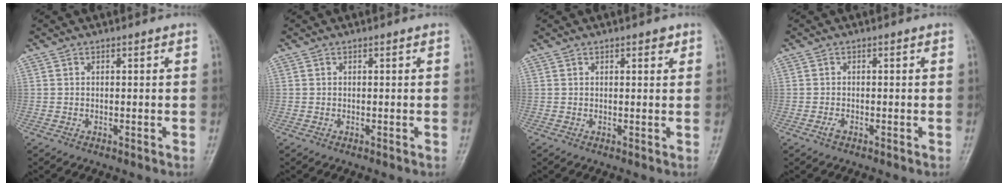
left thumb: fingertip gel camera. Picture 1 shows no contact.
{"total": 0.0}
{"total": 1.7, "force": [1.0, 0.7, 1.2], "torque": [-0.009, -0.003, 0.011]}
{"total": 1.1, "force": [-0.7, 0.5, 0.8], "torque": [-0.018, 0.000, -0.014]}